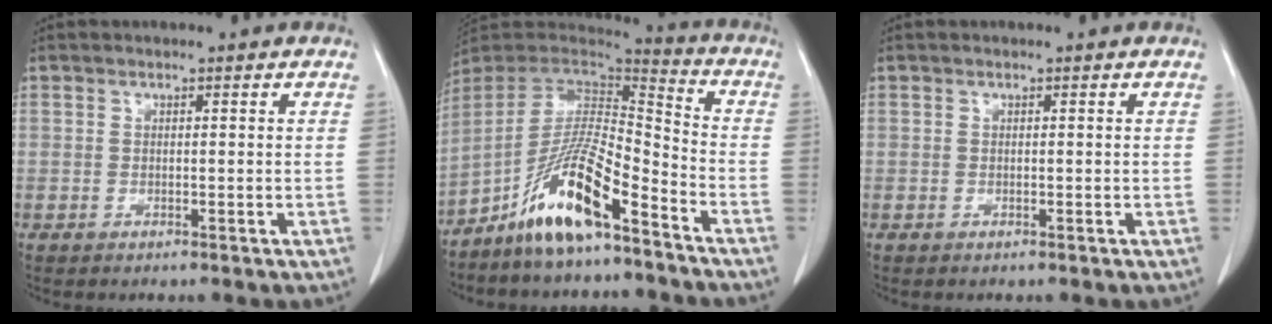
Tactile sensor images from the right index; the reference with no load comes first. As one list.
[{"total": 13.7, "force": [-8.9, 2.0, 10.2], "torque": [-0.191, 0.004, -0.164]}, {"total": 0.0}]